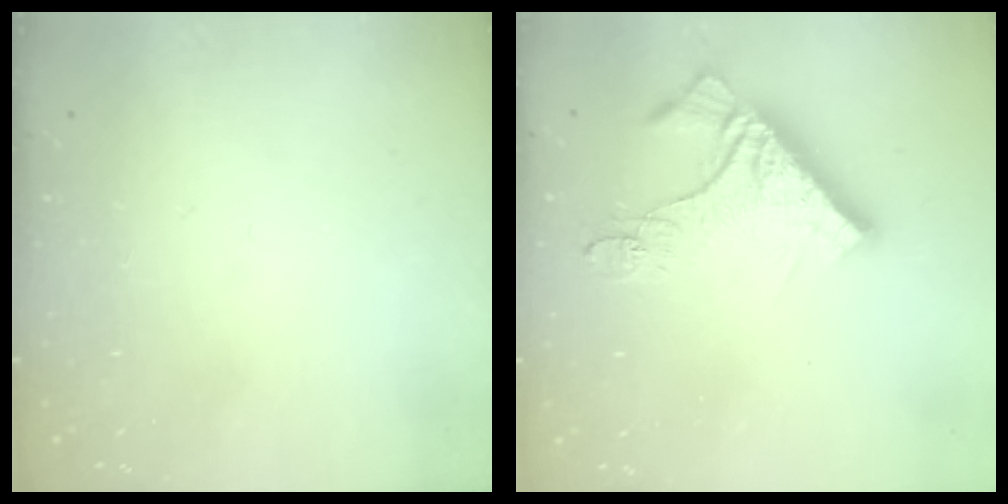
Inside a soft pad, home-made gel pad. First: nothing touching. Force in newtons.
{"total": 12.3, "press": 12.2, "slide": 1.2}